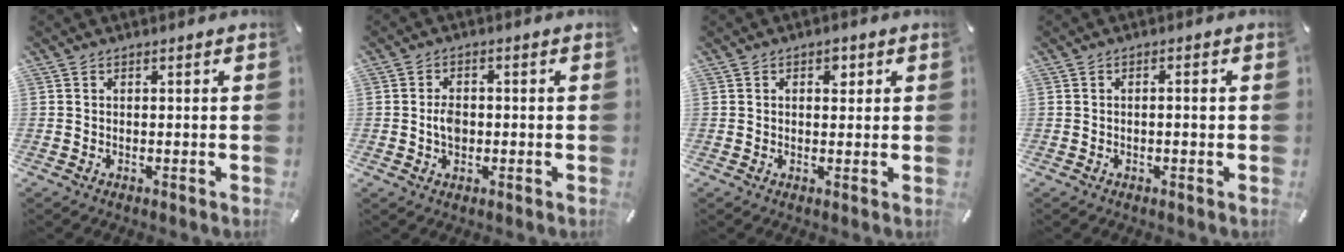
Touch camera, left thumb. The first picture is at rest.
{"total": 3.6, "force": [-0.5, 2.4, 2.6], "torque": [-0.056, 0.002, -0.010]}
{"total": 2.4, "force": [0.9, 1.6, 1.5], "torque": [-0.010, -0.003, 0.010]}
{"total": 1.4, "force": [-0.3, 0.4, 1.3], "torque": [-0.025, 0.002, -0.006]}